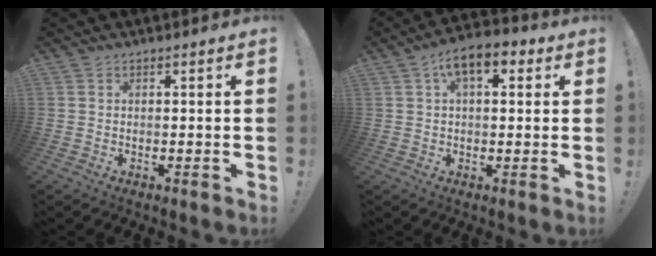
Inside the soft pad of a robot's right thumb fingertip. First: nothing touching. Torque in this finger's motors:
{"motor_torque": [-0.17, 1.13, 0.72, 0.02, 0.29]}